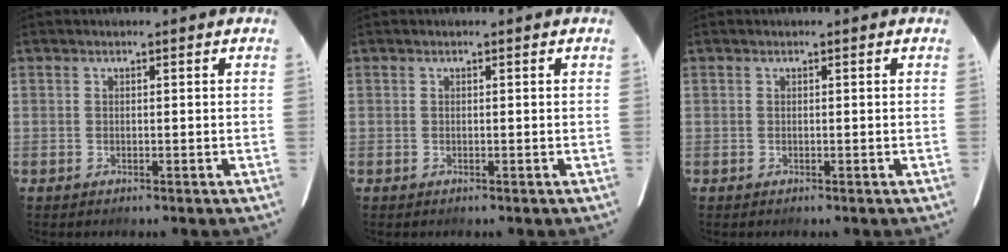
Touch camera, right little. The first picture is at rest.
{"total": 0.0}
{"total": 0.0}